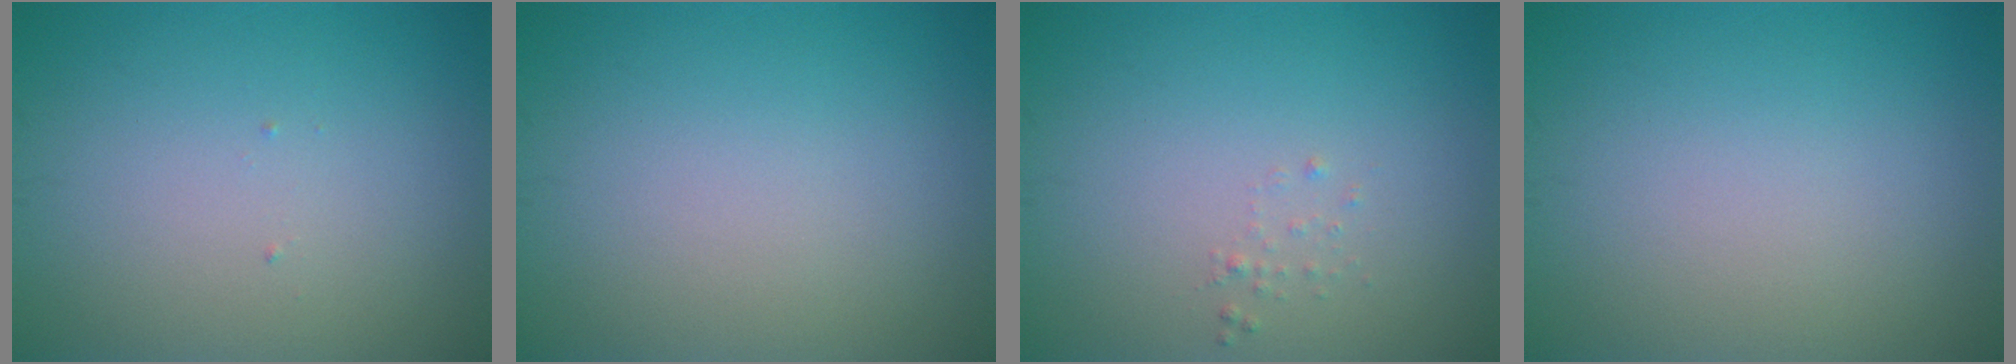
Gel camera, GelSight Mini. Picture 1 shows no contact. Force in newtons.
{"total": 0.0}
{"total": 0.5, "press": 0.5, "slide": 0.1}
{"total": 0.0}